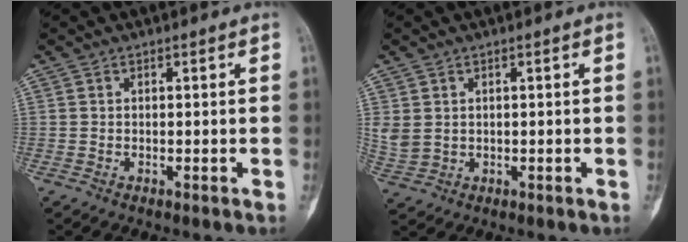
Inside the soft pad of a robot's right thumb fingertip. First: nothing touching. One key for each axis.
{"total": 3.9, "fx": 0.9, "fy": 3.1, "fz": 2.1, "tx": -0.046, "ty": -0.002, "tz": 0.031}